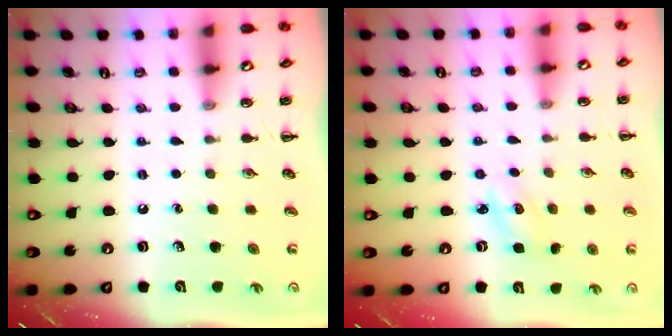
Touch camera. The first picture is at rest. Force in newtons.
{"total": 3.5, "press": 3.3, "slide": 1.1}